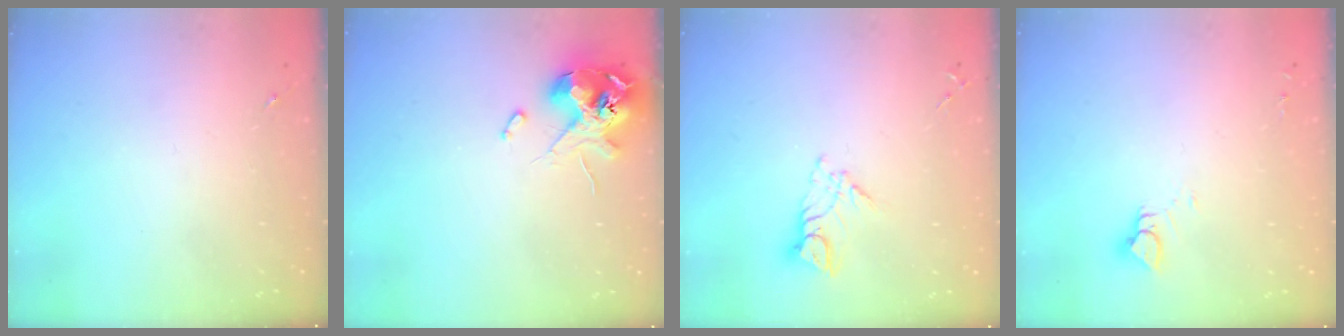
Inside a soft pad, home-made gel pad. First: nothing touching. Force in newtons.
{"total": 12.4, "press": 12.3, "slide": 1.8}
{"total": 8.4, "press": 8.4, "slide": 0.9}
{"total": 4.0, "press": 4.0, "slide": 0.3}